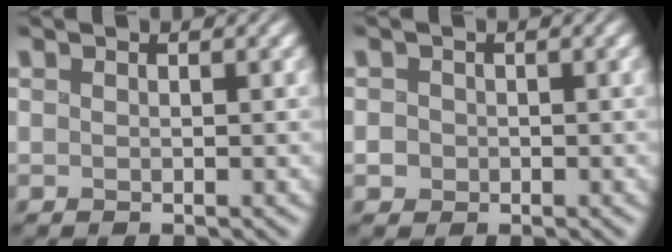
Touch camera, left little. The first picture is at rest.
{"total": 1.1, "force": [-0.4, 1.0, 0.1], "torque": [0.002, -0.003, -0.004]}